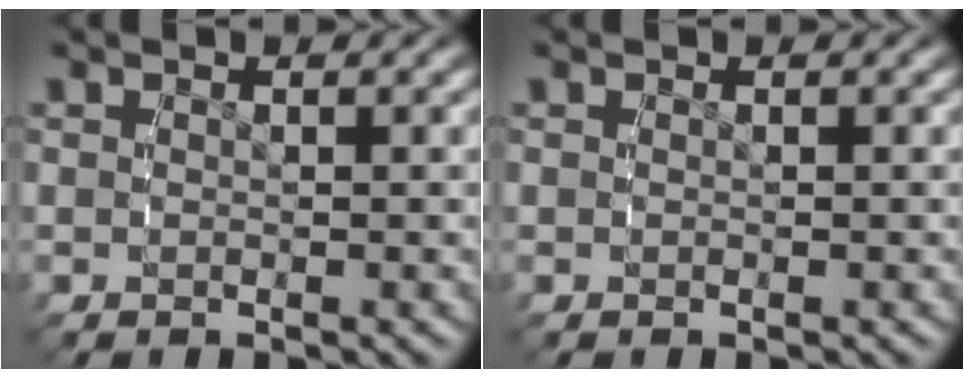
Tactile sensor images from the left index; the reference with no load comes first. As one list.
[{"total": 0.0}]